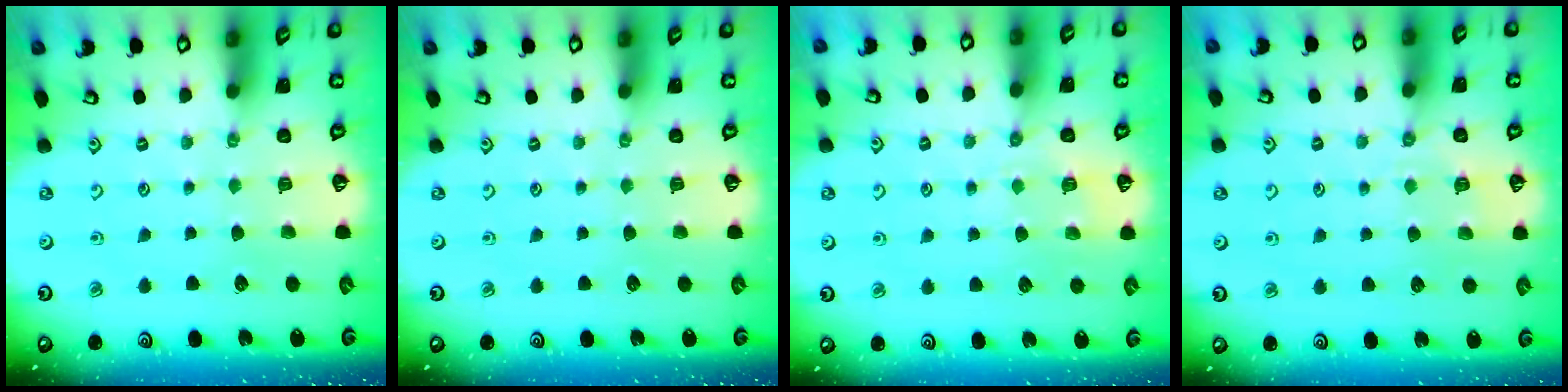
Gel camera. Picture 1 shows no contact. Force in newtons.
{"total": 0.0}
{"total": 5.4, "press": 5.3, "slide": 1.1}
{"total": 3.0, "press": 2.9, "slide": 0.7}